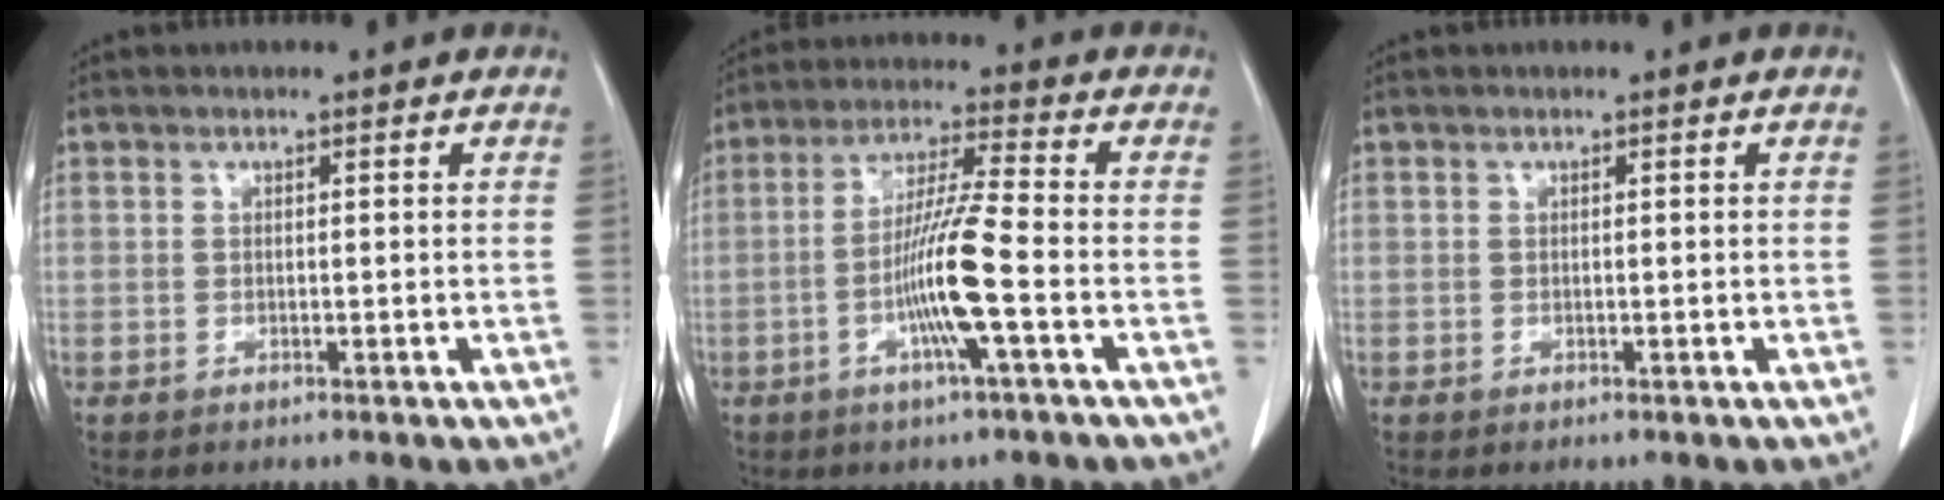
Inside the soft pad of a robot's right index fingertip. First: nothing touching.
{"total": 9.9, "force": [-2.9, -0.5, 9.4], "torque": [-0.185, -0.005, -0.058]}
{"total": 0.0}